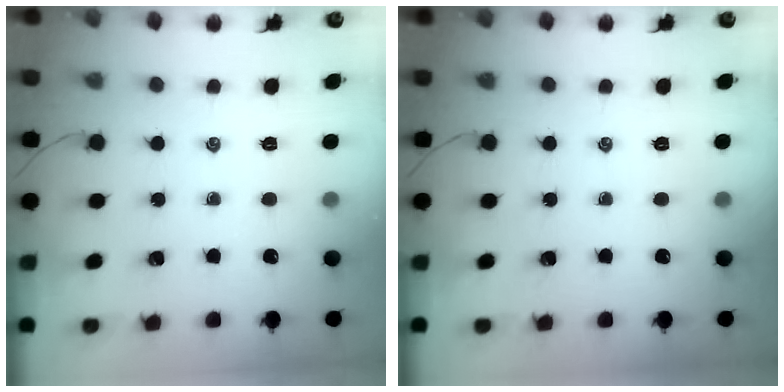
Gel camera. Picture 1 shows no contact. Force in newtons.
{"total": 0.0}